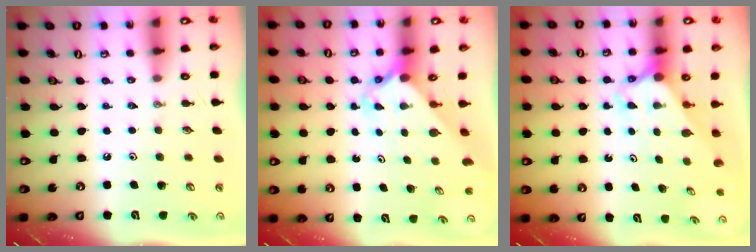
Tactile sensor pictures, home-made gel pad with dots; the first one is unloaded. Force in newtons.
{"total": 2.3, "press": 2.3, "slide": 0.1}
{"total": 2.7, "press": 2.7, "slide": 0.1}